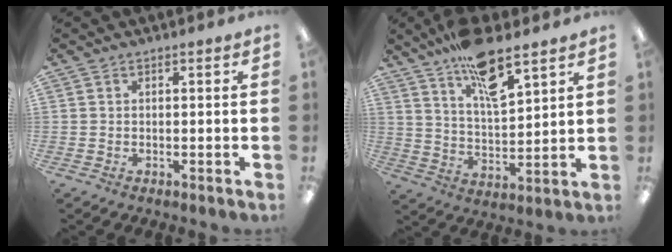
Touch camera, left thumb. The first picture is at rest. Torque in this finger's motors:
{"motor_torque": [1.11, 0.26, 1.54, -1.23, 0.41]}